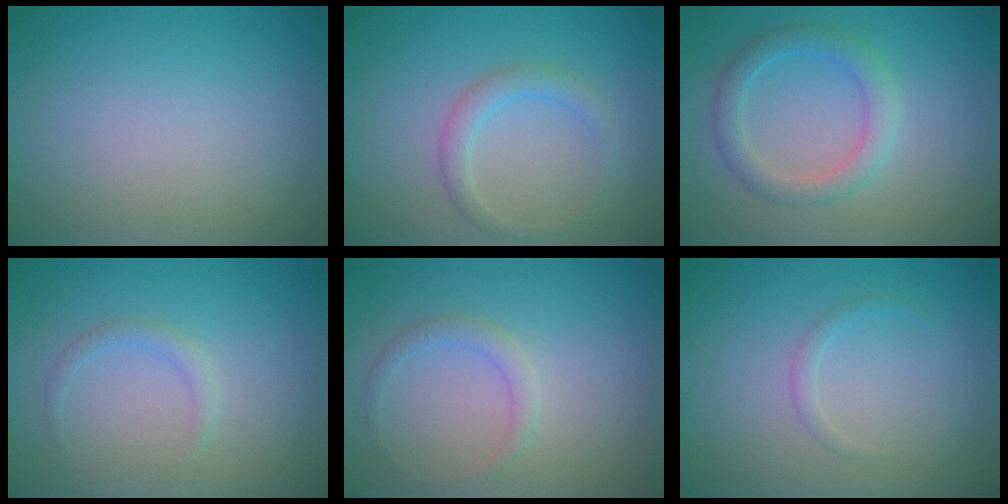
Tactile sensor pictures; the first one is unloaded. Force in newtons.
{"total": 2.1, "press": 2.1, "slide": 0.0}
{"total": 2.9, "press": 2.9, "slide": 0.1}
{"total": 1.0, "press": 1.0, "slide": 0.0}
{"total": 1.4, "press": 1.4, "slide": 0.1}
{"total": 0.8, "press": 0.8, "slide": 0.1}